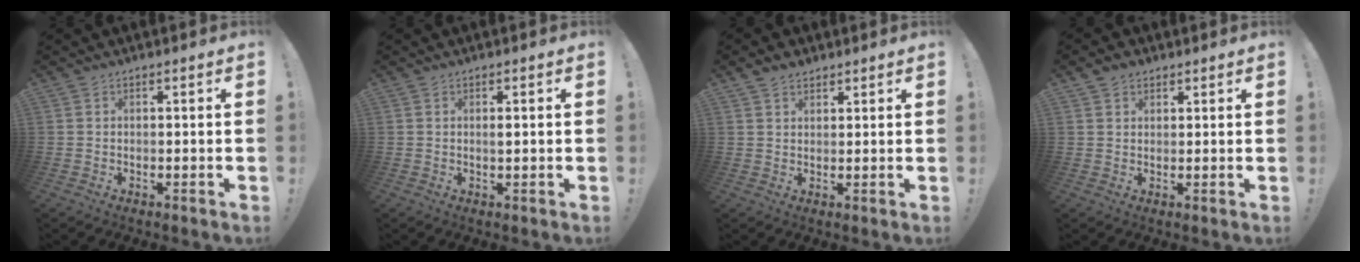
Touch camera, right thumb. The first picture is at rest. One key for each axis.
{"total": 1.0, "fx": 0.2, "fy": 0.1, "fz": 1.0, "tx": -0.016, "ty": -0.002, "tz": 0.001}
{"total": 3.2, "fx": 2.4, "fy": 1.9, "fz": 0.9, "tx": -0.014, "ty": -0.011, "tz": 0.044}
{"total": 2.6, "fx": 1.8, "fy": 1.8, "fz": 0.7, "tx": -0.009, "ty": -0.007, "tz": 0.031}